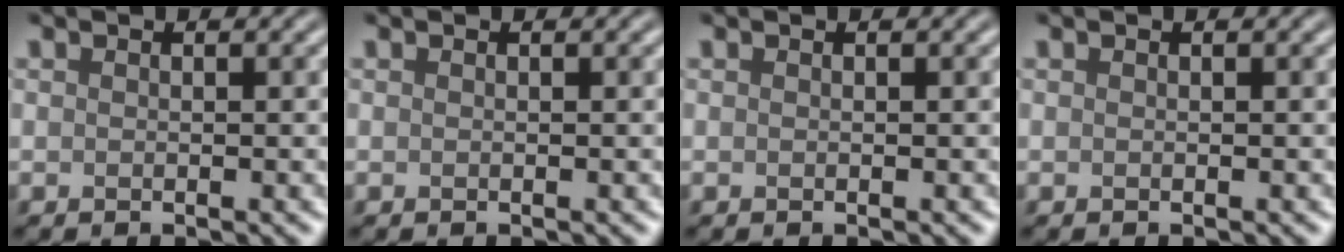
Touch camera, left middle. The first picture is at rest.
{"total": 0.0}
{"total": 0.0}
{"total": 0.0}